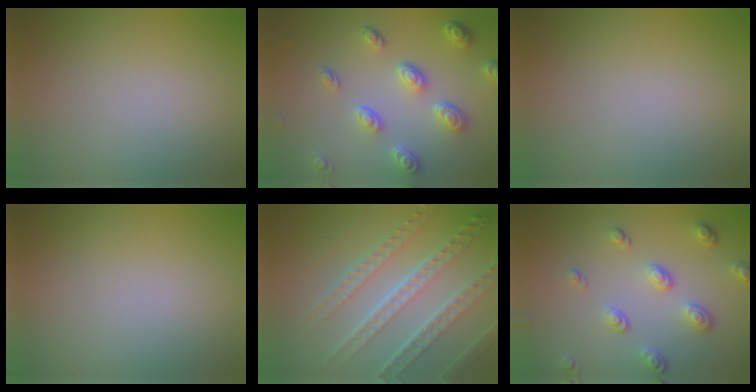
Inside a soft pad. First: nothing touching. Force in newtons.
{"total": 4.7, "press": 3.6, "slide": 3.1}
{"total": 0.0}
{"total": 0.0}
{"total": 7.4, "press": 5.3, "slide": 5.2}
{"total": 3.4, "press": 2.6, "slide": 2.1}